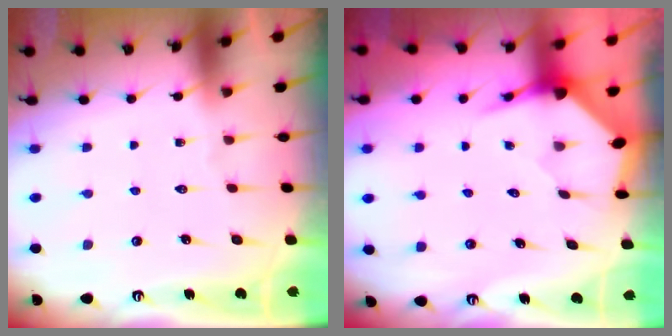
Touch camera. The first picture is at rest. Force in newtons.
{"total": 3.5, "press": 3.5, "slide": 0.4}